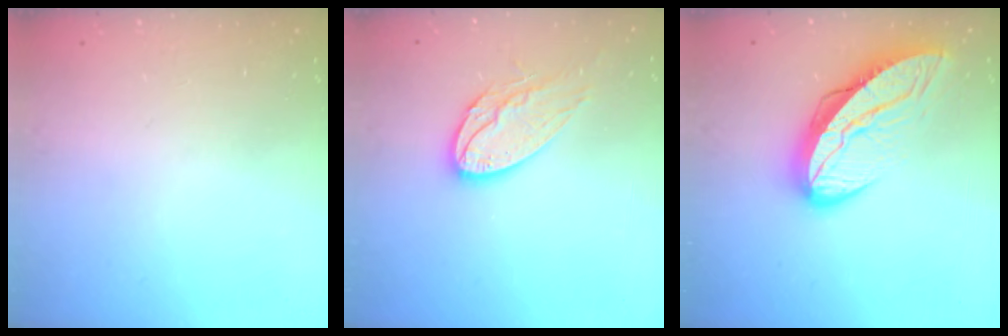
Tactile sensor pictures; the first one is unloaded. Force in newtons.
{"total": 12.8, "press": 12.8, "slide": 0.9}
{"total": 15.3, "press": 15.3, "slide": 1.2}